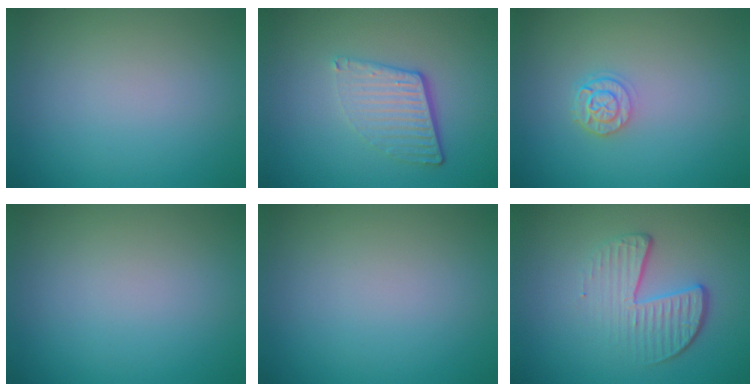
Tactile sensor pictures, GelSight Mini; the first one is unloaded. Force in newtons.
{"total": 4.3, "press": 2.8, "slide": 3.3}
{"total": 2.2, "press": 1.8, "slide": 1.2}
{"total": 0.0}
{"total": 0.0}
{"total": 4.3, "press": 2.8, "slide": 3.3}